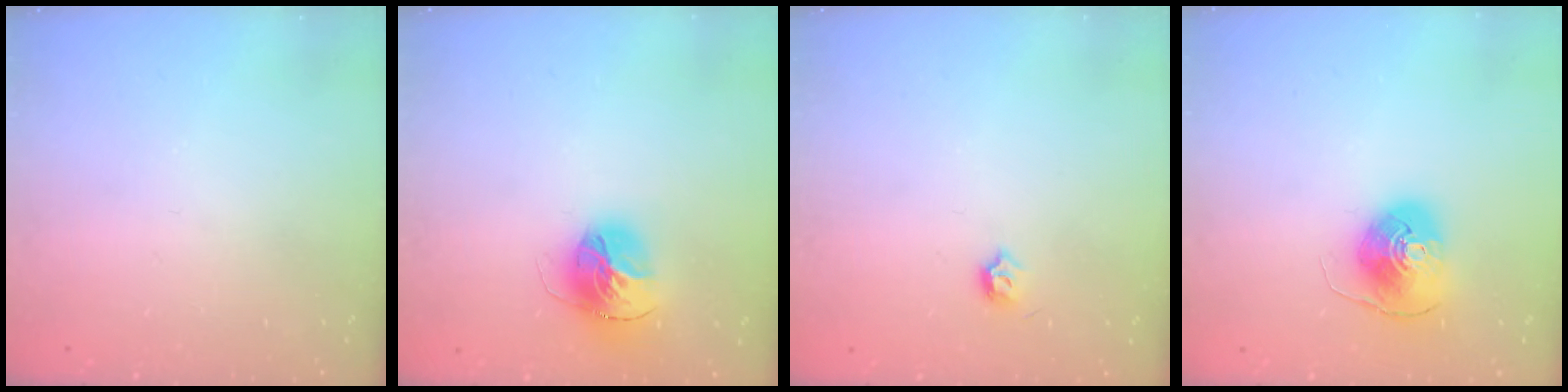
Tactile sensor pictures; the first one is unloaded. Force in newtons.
{"total": 15.4, "press": 15.3, "slide": 1.7}
{"total": 4.0, "press": 3.9, "slide": 0.7}
{"total": 8.3, "press": 8.3, "slide": 0.5}